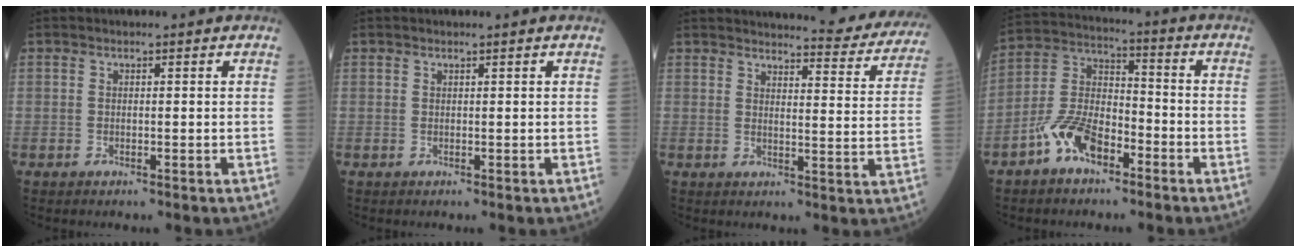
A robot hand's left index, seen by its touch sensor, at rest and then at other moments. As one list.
[{"total": 0.0}, {"total": 14.4, "force": [13.9, 1.4, 3.5], "torque": [-0.029, -0.063, 0.144]}, {"total": 9.3, "force": [-5.4, 4.5, 6.0], "torque": [-0.136, 0.014, -0.106]}]